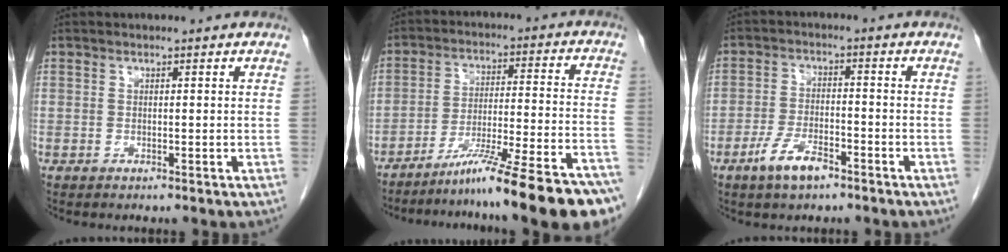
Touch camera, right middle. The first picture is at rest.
{"total": 20.9, "force": [-16.8, -0.5, 12.4], "torque": [-0.128, -0.004, -0.255]}
{"total": 4.1, "force": [-2.3, 2.0, 2.8], "torque": [-0.055, 0.002, -0.038]}